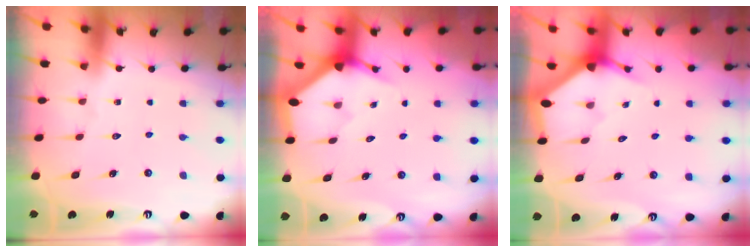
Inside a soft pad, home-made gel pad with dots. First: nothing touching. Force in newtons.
{"total": 3.4, "press": 3.4, "slide": 0.1}
{"total": 2.9, "press": 2.9, "slide": 0.2}